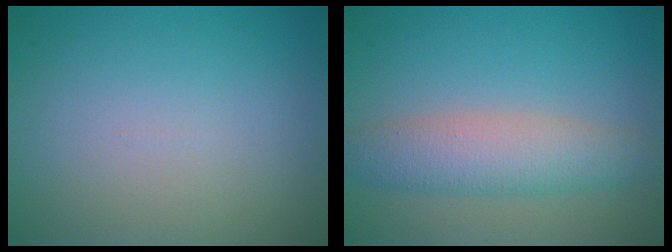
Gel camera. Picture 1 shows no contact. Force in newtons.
{"total": 4.6, "press": 4.6, "slide": 0.1}